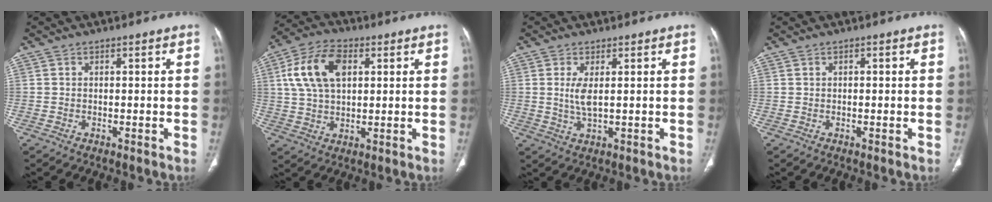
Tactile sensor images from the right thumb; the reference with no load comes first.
{"total": 12.6, "force": [3.4, 7.6, 9.5], "torque": [-0.180, 0.011, 0.061]}
{"total": 3.9, "force": [0.6, 1.3, 3.6], "torque": [-0.087, -0.011, 0.017]}
{"total": 0.5, "force": [0.0, 0.3, 0.4], "torque": [-0.010, 0.001, 0.002]}